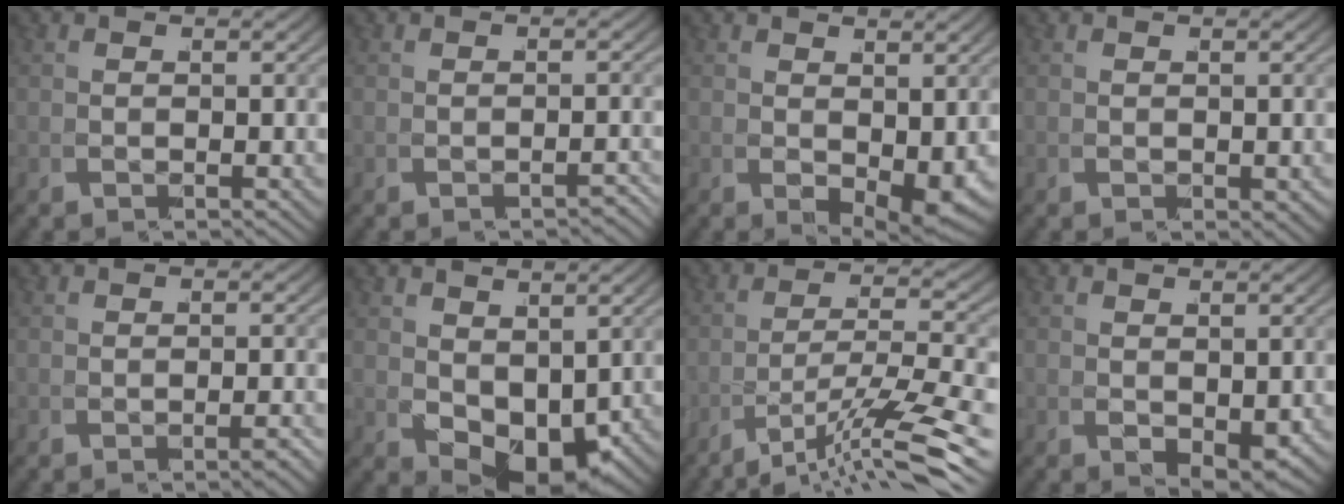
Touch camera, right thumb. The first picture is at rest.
{"total": 1.4, "force": [-1.4, -0.3, -0.2], "torque": [-0.015, -0.008, -0.019]}
{"total": 2.4, "force": [0.2, 0.7, 2.3], "torque": [-0.038, -0.013, 0.014]}
{"total": 0.0}
{"total": 1.1, "force": [-0.8, -0.6, 0.5], "torque": [-0.017, -0.004, -0.013]}
{"total": 5.4, "force": [-0.3, 3.6, 4.0], "torque": [-0.079, -0.024, 0.007]}
{"total": 3.9, "force": [-2.2, -0.4, 3.2], "torque": [-0.066, 0.000, -0.039]}
{"total": 1.5, "force": [0.1, 0.6, 1.4], "torque": [-0.025, -0.006, 0.008]}